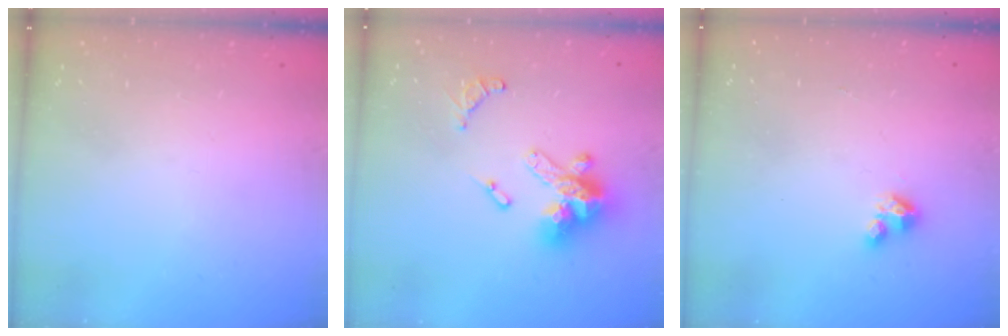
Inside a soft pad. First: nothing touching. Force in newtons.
{"total": 15.9, "press": 15.8, "slide": 2.0}
{"total": 2.8, "press": 2.8, "slide": 0.2}